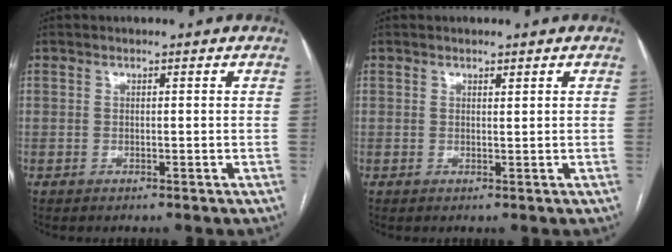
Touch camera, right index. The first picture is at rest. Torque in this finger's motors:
{"motor_torque": [-0.05, 0.37, -0.01, 0.00]}